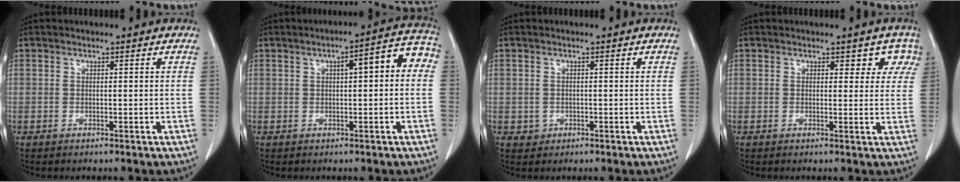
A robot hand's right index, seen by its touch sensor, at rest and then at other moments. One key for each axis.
{"total": 7.0, "fx": 1.0, "fy": 1.9, "fz": 6.7, "tx": -0.081, "ty": 0.037, "tz": 0.006}
{"total": 1.4, "fx": -0.3, "fy": 1.4, "fz": 0.1, "tx": 0.002, "ty": 0.004, "tz": -0.002}
{"total": 3.6, "fx": 2.3, "fy": 2.4, "fz": 1.3, "tx": 0.010, "ty": 0.001, "tz": 0.015}